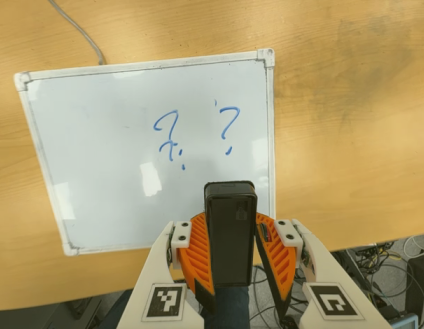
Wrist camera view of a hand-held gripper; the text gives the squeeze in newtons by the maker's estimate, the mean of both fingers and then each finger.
{"total": 6.6, "left": 6.9, "right": 6.2}